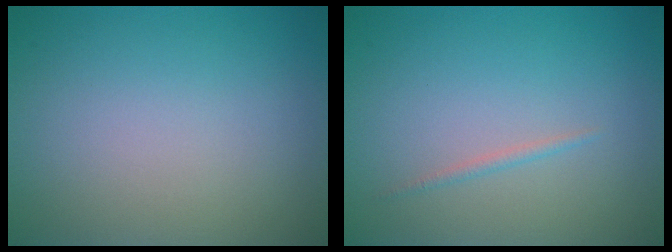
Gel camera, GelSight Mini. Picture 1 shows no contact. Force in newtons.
{"total": 0.6, "press": 0.6, "slide": 0.0}